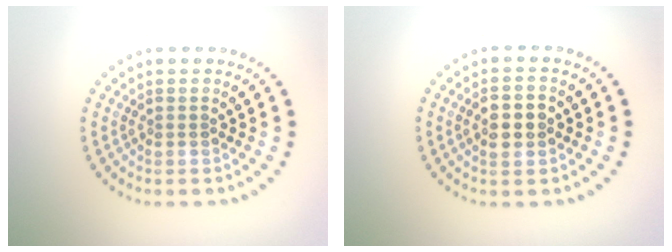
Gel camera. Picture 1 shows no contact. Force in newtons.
{"total": 2.8, "press": 2.8, "slide": 0.1}